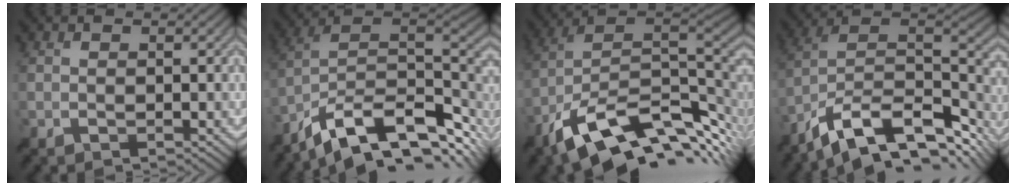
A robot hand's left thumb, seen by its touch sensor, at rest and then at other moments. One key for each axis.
{"total": 15.2, "fx": -7.5, "fy": 7.0, "fz": 11.2, "tx": -0.229, "ty": -0.004, "tz": -0.128}
{"total": 15.7, "fx": -6.2, "fy": 7.7, "fz": 12.2, "tx": -0.243, "ty": -0.001, "tz": -0.114}
{"total": 15.5, "fx": -8.9, "fy": 6.9, "fz": 10.7, "tx": -0.227, "ty": -0.006, "tz": -0.149}